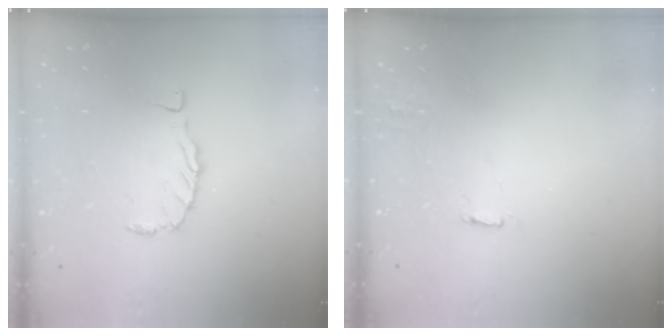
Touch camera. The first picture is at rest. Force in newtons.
{"total": 2.0, "press": 2.0, "slide": 0.1}